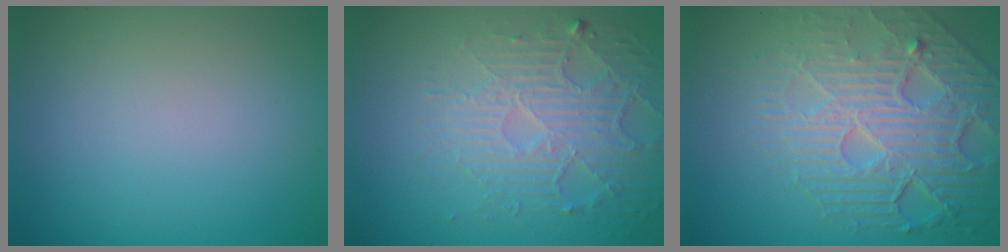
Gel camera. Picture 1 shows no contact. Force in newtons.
{"total": 5.1, "press": 3.5, "slide": 3.7}
{"total": 8.7, "press": 5.9, "slide": 6.4}